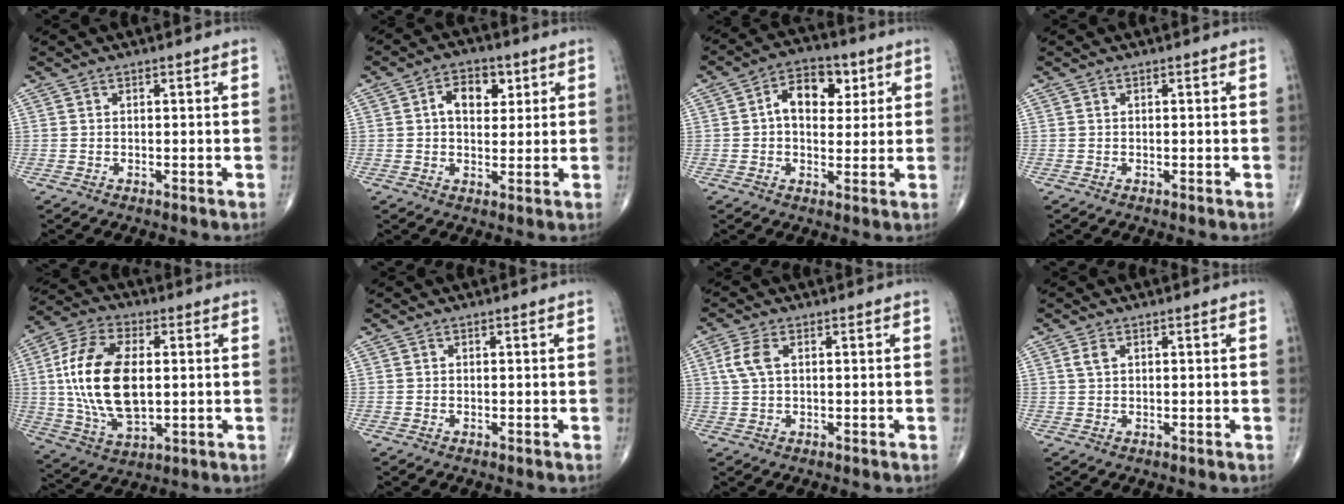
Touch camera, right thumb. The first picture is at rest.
{"total": 7.0, "force": [2.1, 4.6, 4.9], "torque": [-0.048, 0.000, 0.028]}
{"total": 9.6, "force": [2.4, 6.4, 6.7], "torque": [-0.072, 0.007, 0.032]}
{"total": 0.0}
{"total": 18.7, "force": [1.4, 10.0, 15.8], "torque": [-0.312, -0.002, 0.029]}
{"total": 0.0}
{"total": 4.2, "force": [1.1, 2.2, 3.5], "torque": [-0.091, 0.010, 0.020]}
{"total": 1.6, "force": [0.7, 0.9, 1.2], "torque": [-0.026, 0.005, 0.017]}